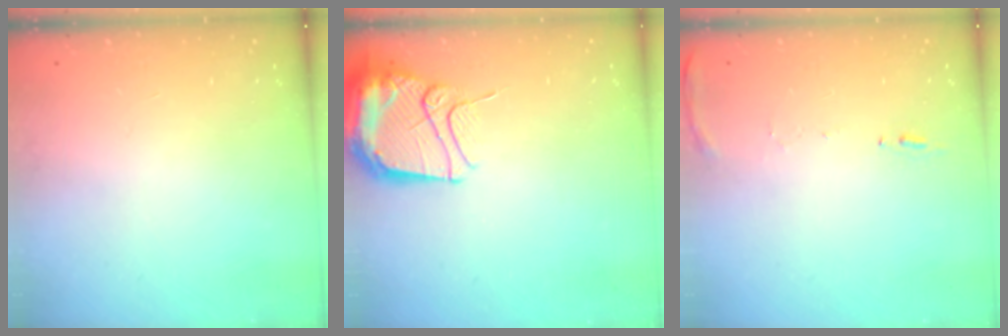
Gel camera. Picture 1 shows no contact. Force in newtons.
{"total": 13.3, "press": 13.2, "slide": 1.4}
{"total": 6.6, "press": 6.5, "slide": 0.7}